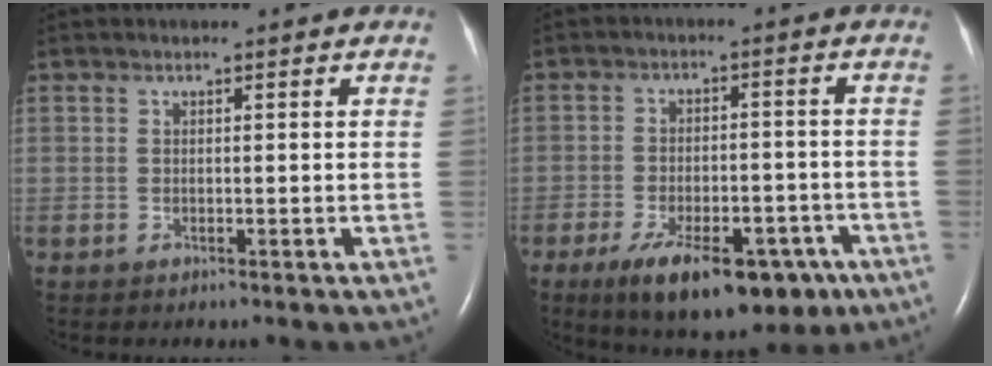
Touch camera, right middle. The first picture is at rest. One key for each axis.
{"total": 16.0, "fx": -9.7, "fy": 7.0, "fz": 10.6, "tx": -0.148, "ty": -0.004, "tz": -0.139}